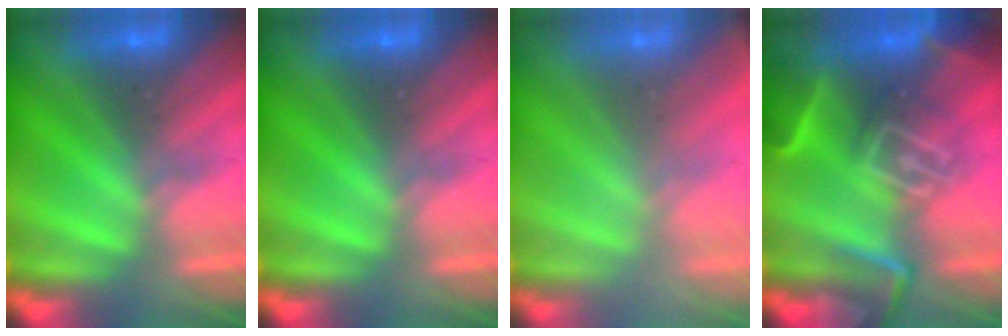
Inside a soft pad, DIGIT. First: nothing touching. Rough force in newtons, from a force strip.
{"total": 0.0}
{"total": 2.4}
{"total": 7.3}